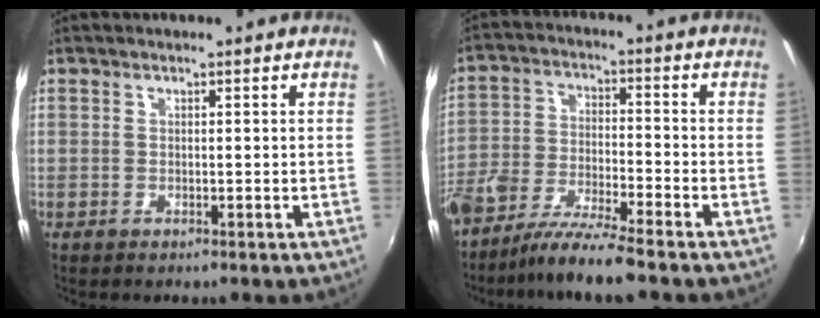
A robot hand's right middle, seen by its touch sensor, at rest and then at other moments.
{"total": 10.3, "force": [-8.0, 0.9, 6.4], "torque": [-0.135, -0.017, -0.152]}